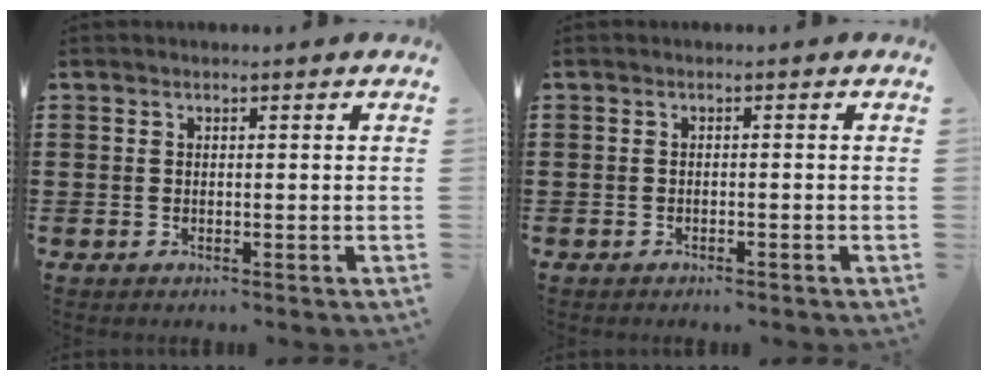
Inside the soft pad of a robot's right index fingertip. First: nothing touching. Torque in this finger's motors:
{"motor_torque": [0.23, -0.15, -0.16, -0.07]}